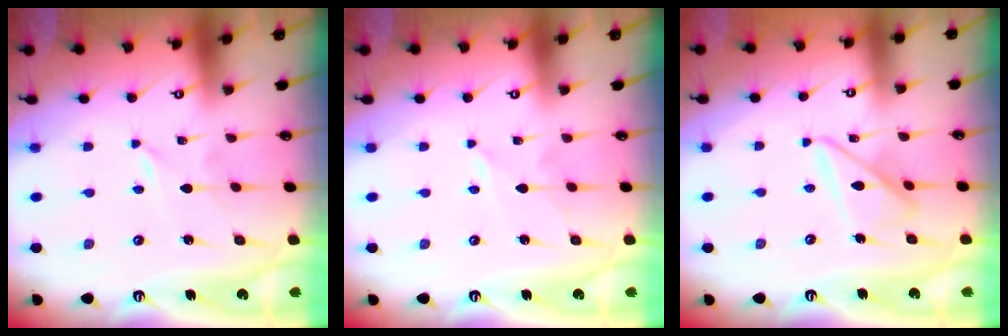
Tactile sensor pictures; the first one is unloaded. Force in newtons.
{"total": 2.4, "press": 2.4, "slide": 0.3}
{"total": 12.2, "press": 12.1, "slide": 1.0}